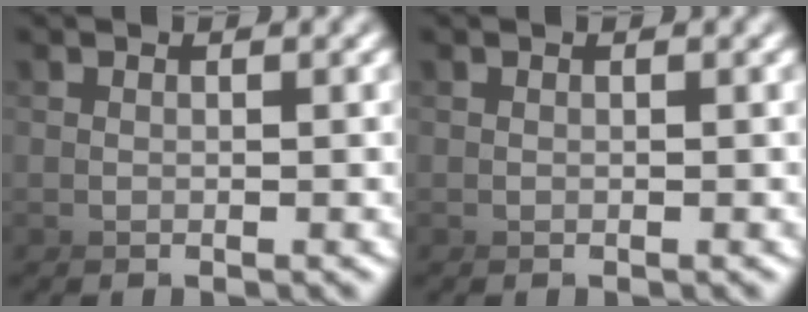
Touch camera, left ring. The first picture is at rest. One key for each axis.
{"total": 0.0}